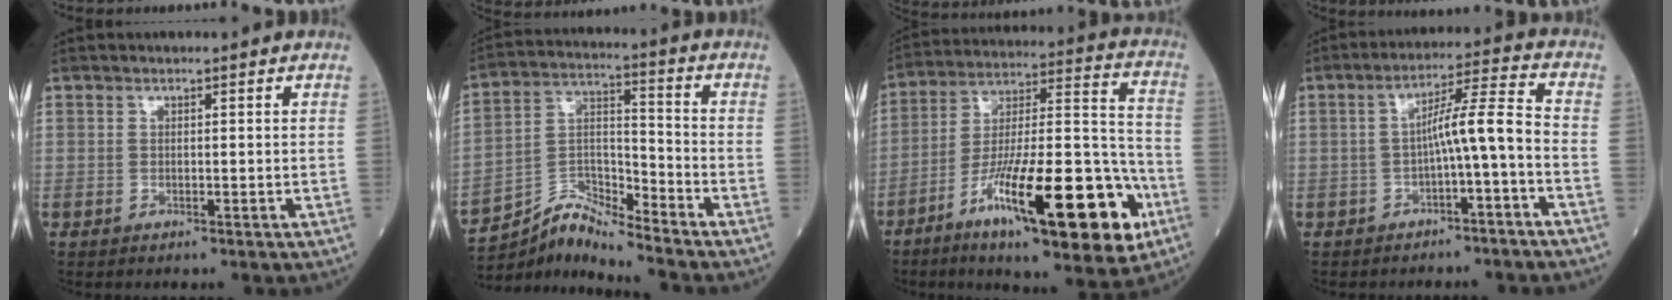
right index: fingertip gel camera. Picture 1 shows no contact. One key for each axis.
{"total": 9.0, "fx": -8.8, "fy": -1.0, "fz": 1.1, "tx": -0.033, "ty": 0.028, "tz": -0.165}
{"total": 24.5, "fx": -11.4, "fy": 4.5, "fz": 21.3, "tx": -0.325, "ty": -0.012, "tz": -0.177}
{"total": 6.8, "fx": -2.1, "fy": -0.1, "fz": 6.4, "tx": -0.102, "ty": 0.026, "tz": -0.030}